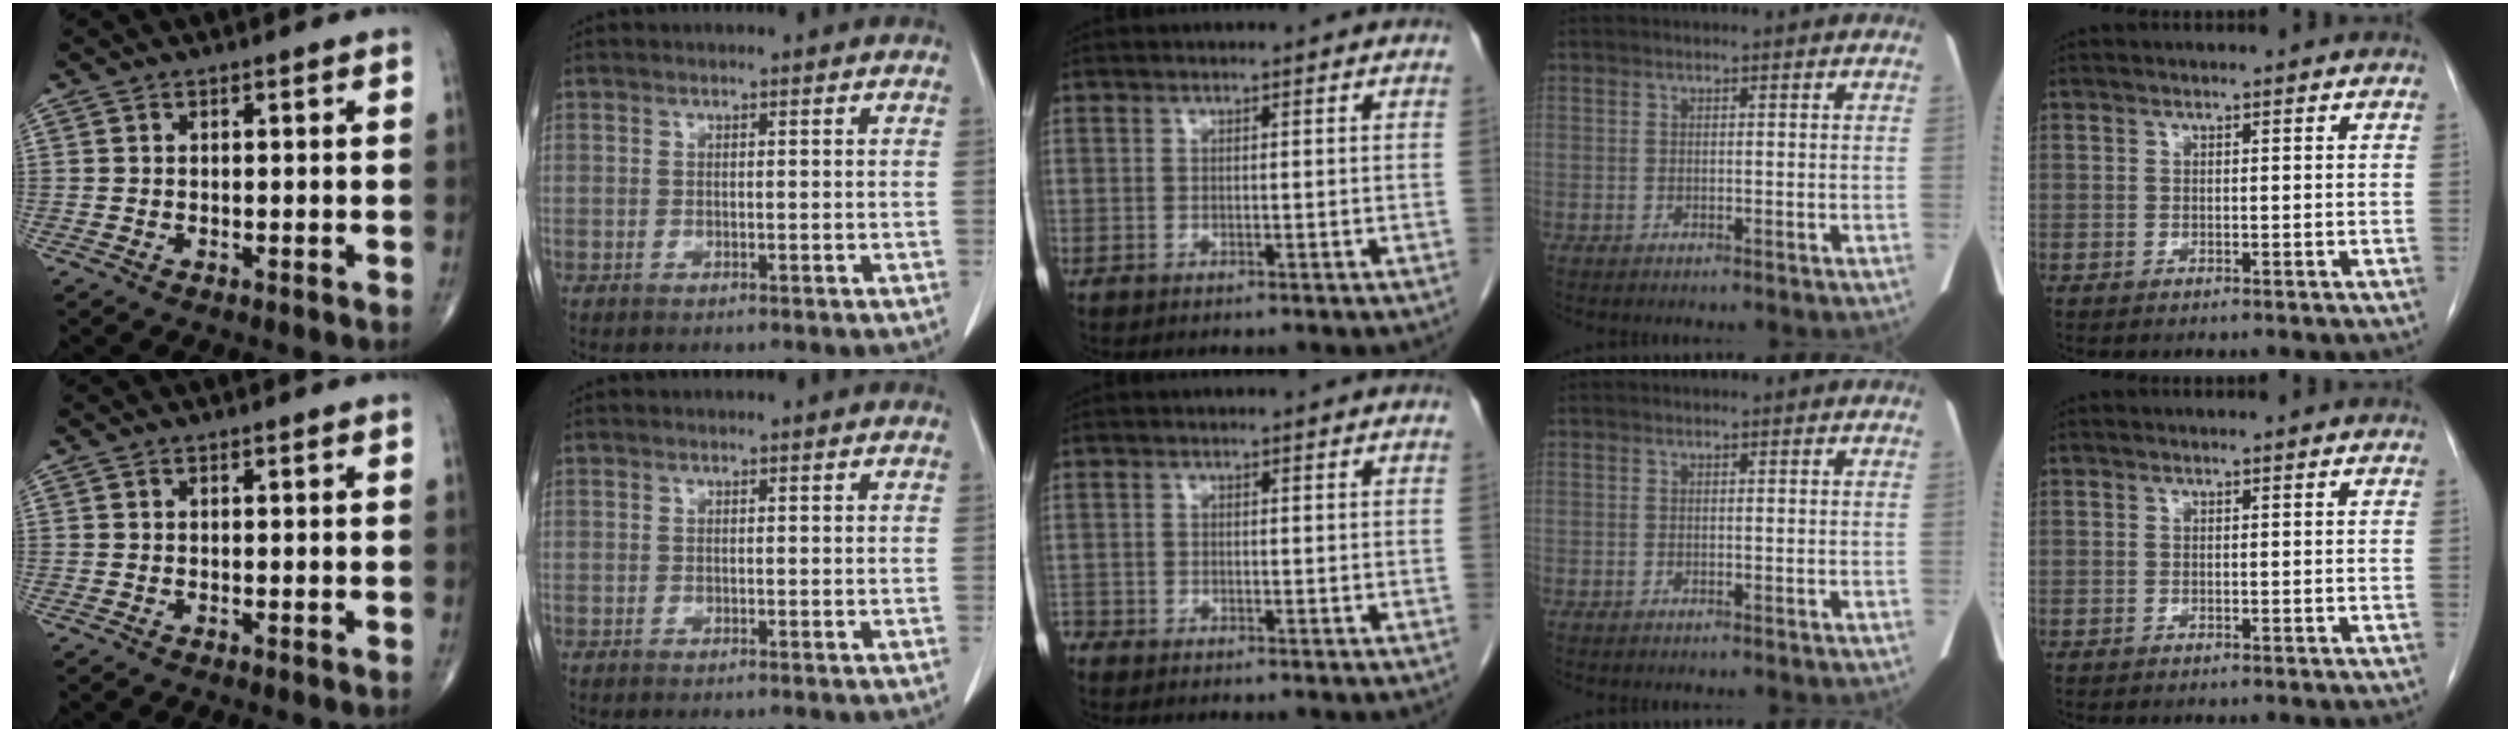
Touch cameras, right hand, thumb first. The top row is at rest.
{"middle": {"total": 1.3, "force": [-1.2, 0.5, 0.1], "torque": [0.001, 0.000, -0.021]}}